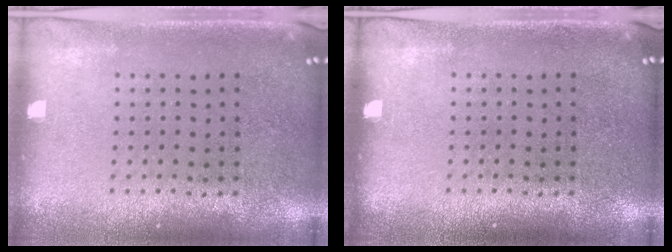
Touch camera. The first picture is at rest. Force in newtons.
{"total": 0.0}